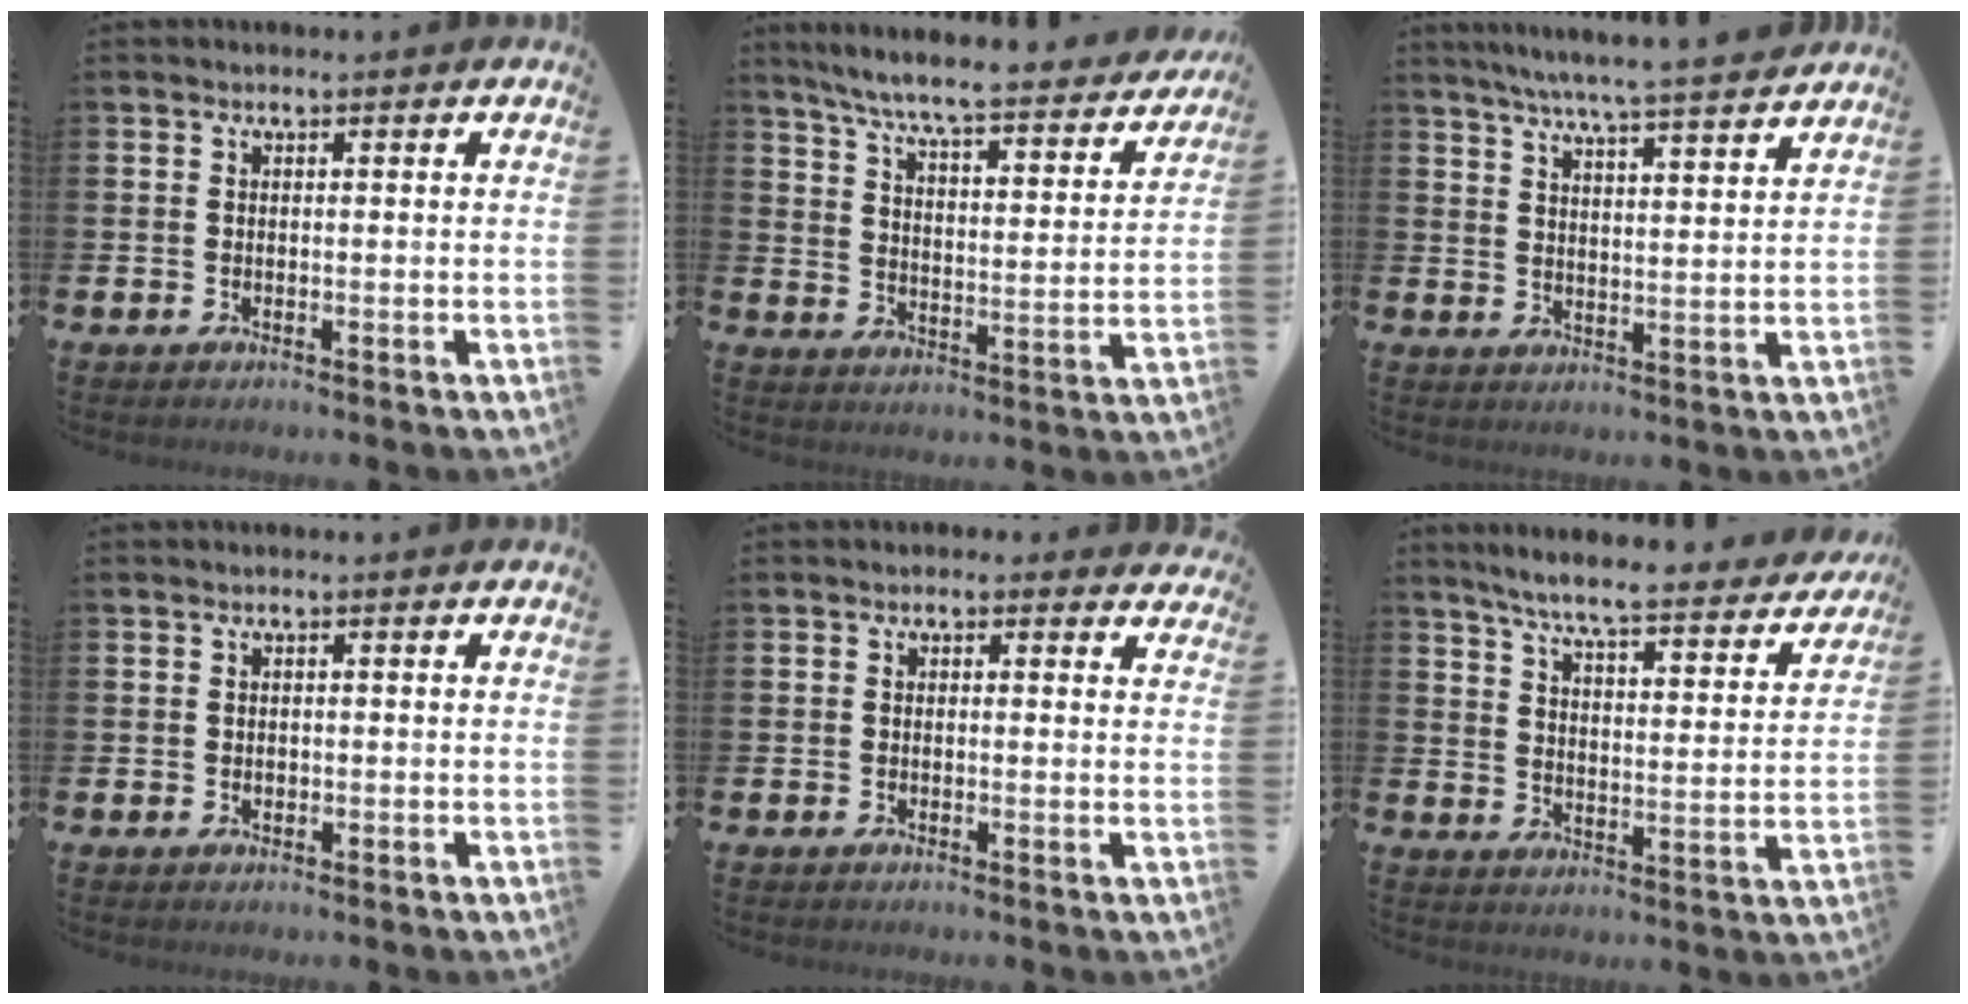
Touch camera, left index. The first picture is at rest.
{"total": 7.1, "force": [6.4, 0.3, 3.1], "torque": [-0.084, -0.051, 0.103]}
{"total": 6.5, "force": [6.2, -0.5, 2.1], "torque": [-0.058, -0.038, 0.107]}
{"total": 0.6, "force": [0.0, 0.5, 0.3], "torque": [-0.004, 0.004, -0.001]}
{"total": 0.6, "force": [0.3, 0.5, 0.2], "torque": [-0.003, 0.008, 0.004]}
{"total": 6.9, "force": [6.2, 0.0, 2.8], "torque": [-0.076, -0.048, 0.101]}